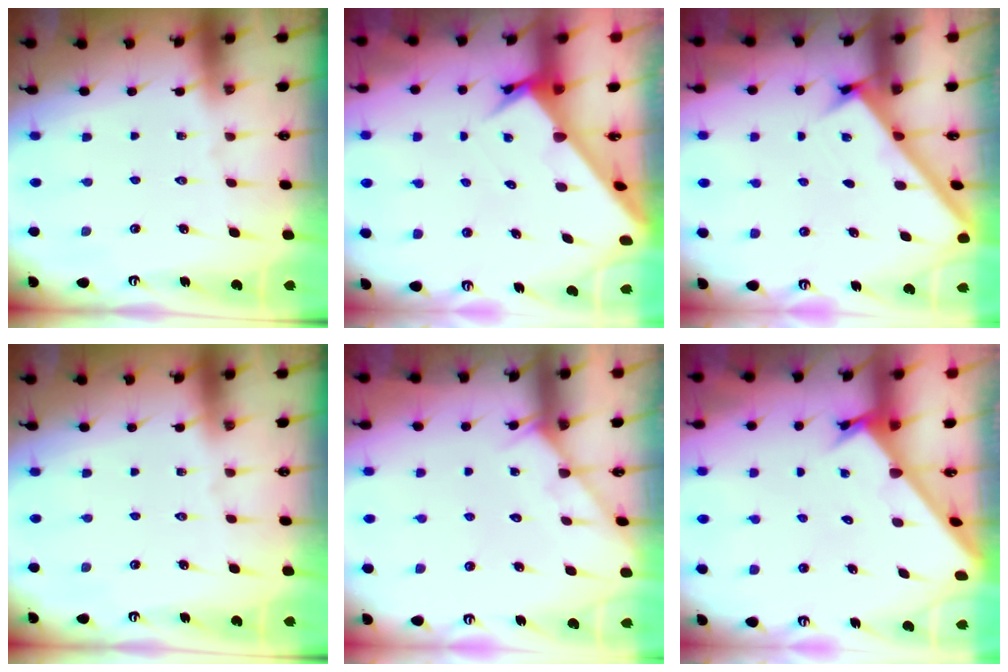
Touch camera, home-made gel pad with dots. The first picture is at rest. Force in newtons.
{"total": 3.6, "press": 3.6, "slide": 0.3}
{"total": 2.7, "press": 2.7, "slide": 0.3}
{"total": 0.0}
{"total": 5.4, "press": 5.4, "slide": 0.5}
{"total": 2.7, "press": 2.7, "slide": 0.3}